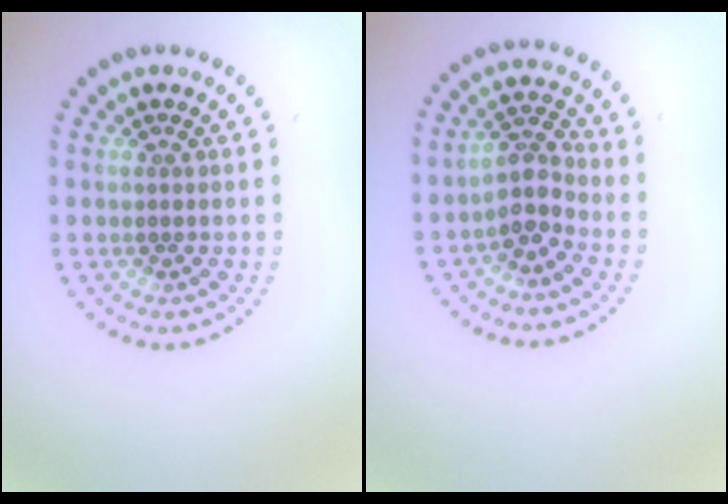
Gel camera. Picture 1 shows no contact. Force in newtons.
{"total": 2.9, "press": 2.4, "slide": 1.7}